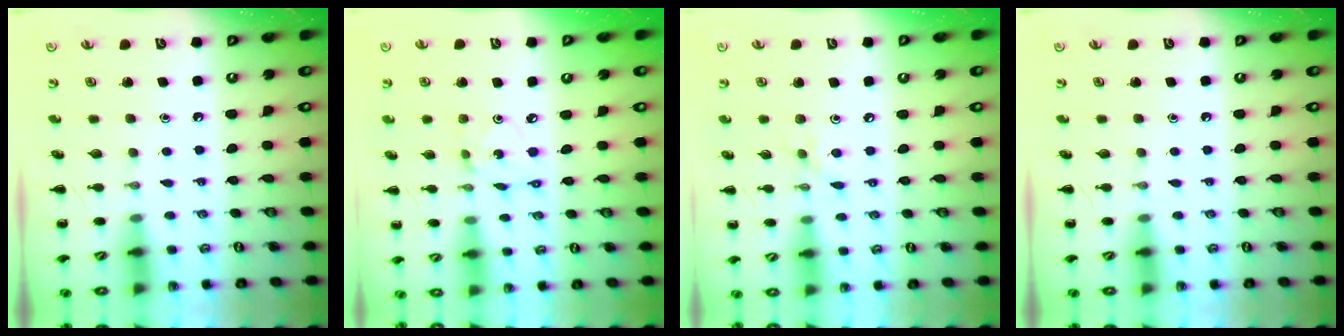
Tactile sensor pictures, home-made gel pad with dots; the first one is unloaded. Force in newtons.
{"total": 2.3, "press": 2.3, "slide": 0.1}
{"total": 4.6, "press": 4.3, "slide": 1.7}
{"total": 0.0}